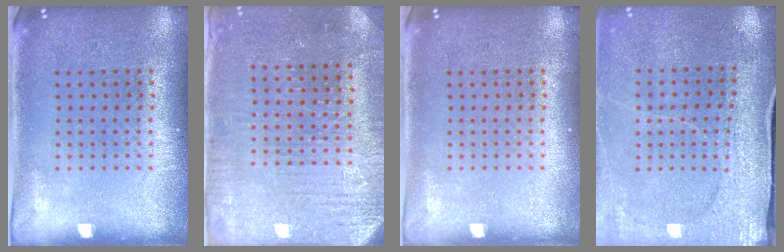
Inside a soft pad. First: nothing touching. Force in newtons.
{"total": 3.0, "press": 2.9, "slide": 0.6}
{"total": 0.0}
{"total": 2.9, "press": 2.9, "slide": 0.4}